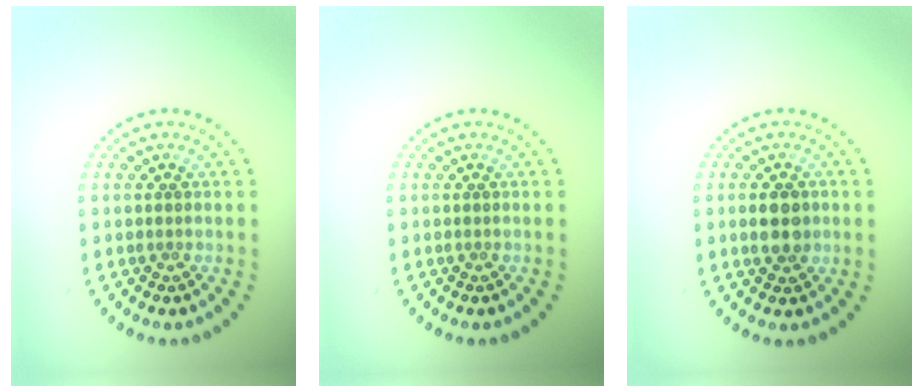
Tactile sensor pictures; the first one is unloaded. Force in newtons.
{"total": 0.0}
{"total": 2.6, "press": 2.6, "slide": 0.4}